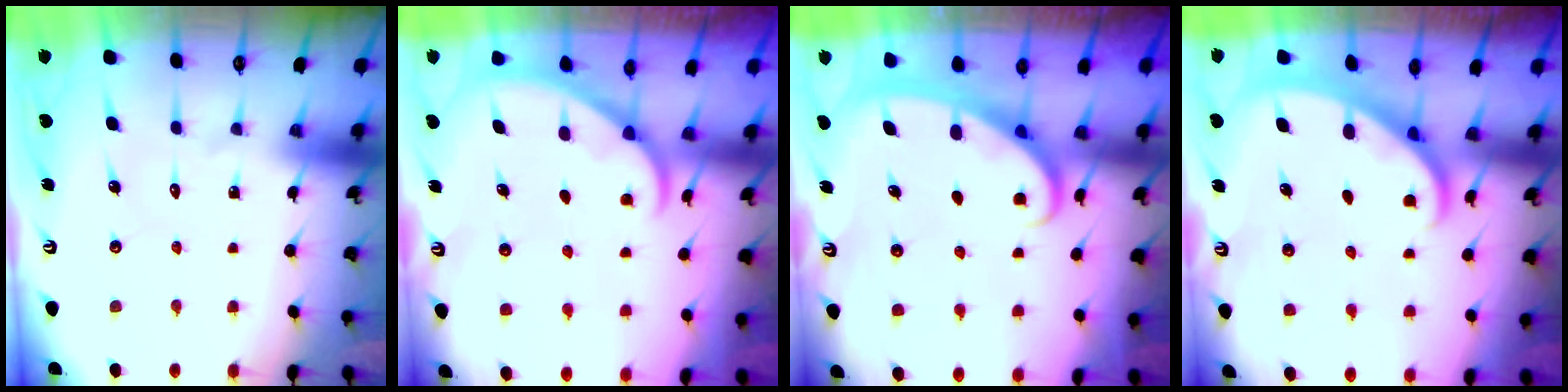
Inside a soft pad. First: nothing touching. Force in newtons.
{"total": 2.1, "press": 2.1, "slide": 0.2}
{"total": 2.7, "press": 2.7, "slide": 0.4}
{"total": 2.2, "press": 2.2, "slide": 0.1}